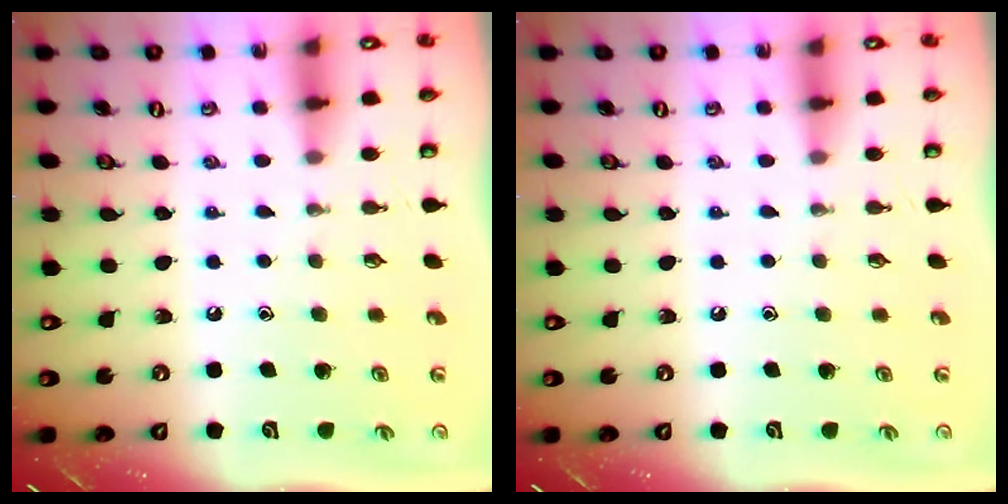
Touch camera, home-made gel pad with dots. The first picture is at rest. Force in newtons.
{"total": 0.0}